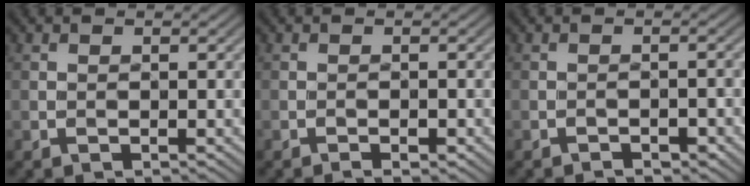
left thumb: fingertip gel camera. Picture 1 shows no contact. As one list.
[{"total": 1.5, "force": [-1.0, 0.4, 1.0], "torque": [-0.018, -0.003, -0.016]}, {"total": 1.8, "force": [-1.5, 0.6, 0.7], "torque": [-0.007, 0.006, -0.019]}]